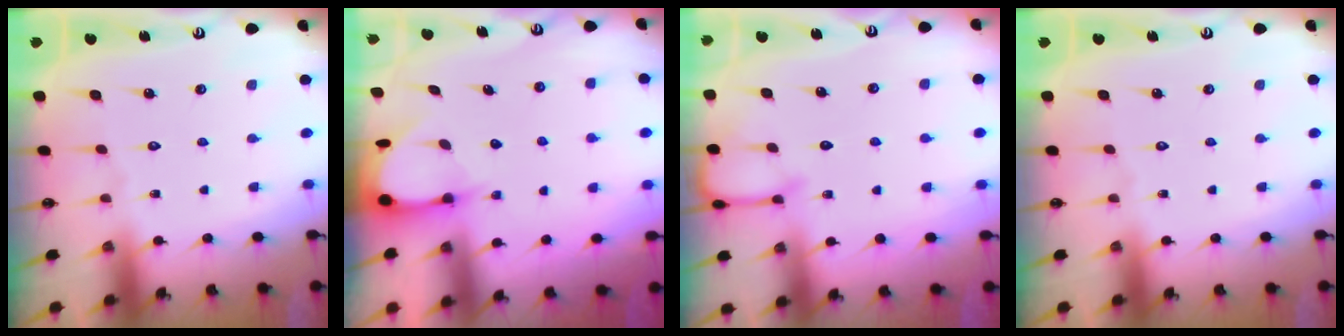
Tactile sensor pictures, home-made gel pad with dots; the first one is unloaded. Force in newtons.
{"total": 3.6, "press": 3.6, "slide": 0.3}
{"total": 6.7, "press": 6.6, "slide": 0.6}
{"total": 0.0}